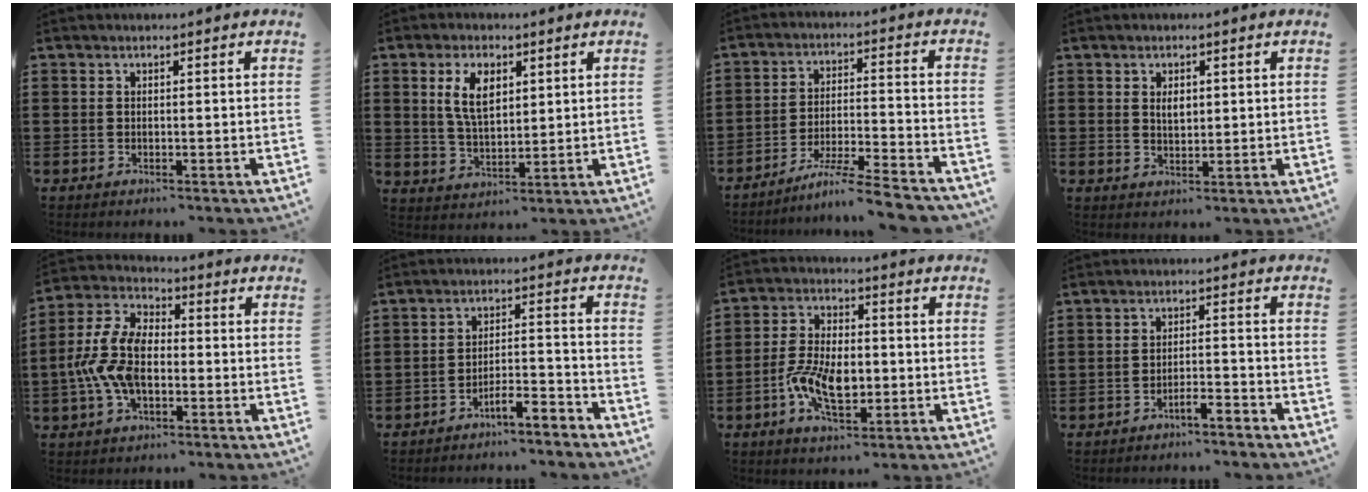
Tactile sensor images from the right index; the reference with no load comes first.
{"total": 6.6, "force": [2.6, 3.5, 5.0], "torque": [-0.102, 0.010, 0.044]}
{"total": 7.7, "force": [-6.6, -0.3, 3.8], "torque": [-0.071, -0.005, -0.128]}
{"total": 2.3, "force": [0.7, 1.3, 1.8], "torque": [-0.031, 0.001, 0.011]}
{"total": 9.8, "force": [-1.6, 5.8, 7.8], "torque": [-0.196, -0.001, -0.037]}
{"total": 5.1, "force": [-4.6, 0.4, 2.1], "torque": [-0.040, 0.003, -0.090]}
{"total": 8.5, "force": [-2.1, 4.6, 6.8], "torque": [-0.152, 0.001, -0.041]}
{"total": 3.0, "force": [-2.9, 0.0, 0.9], "torque": [-0.021, 0.001, -0.058]}